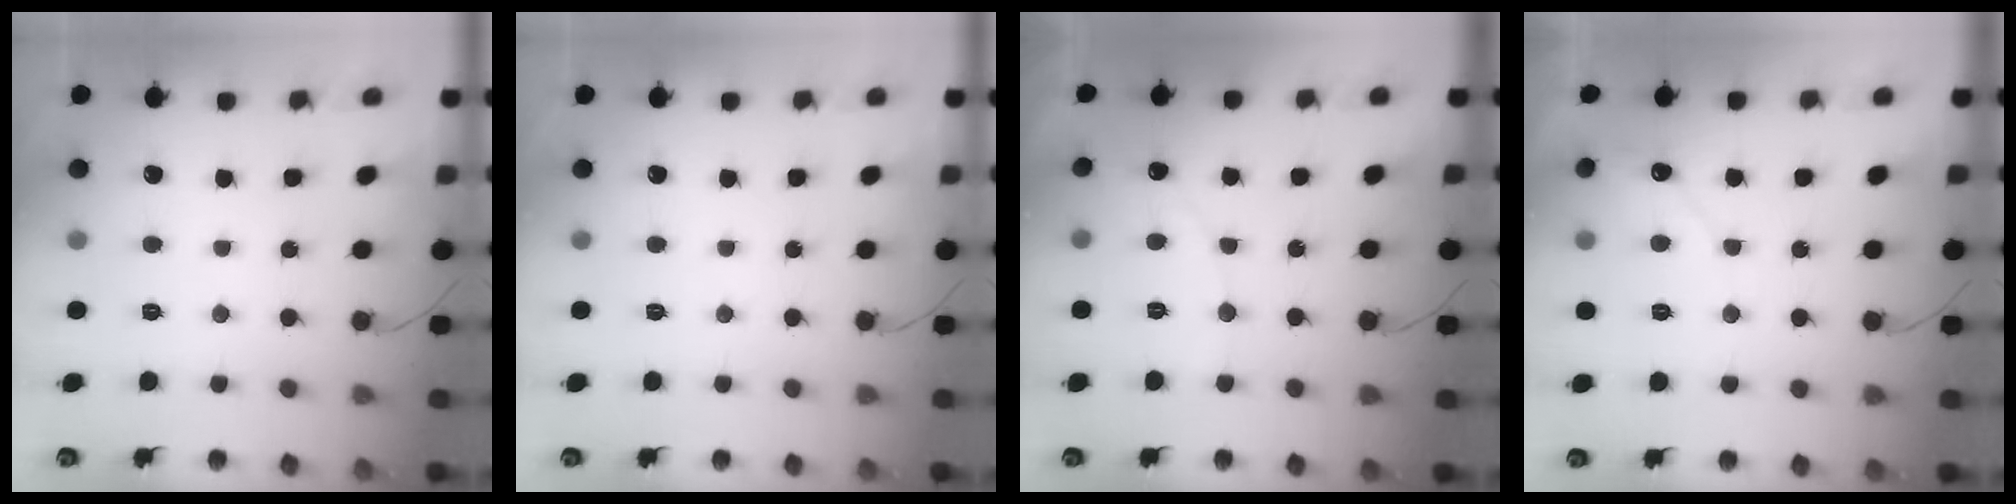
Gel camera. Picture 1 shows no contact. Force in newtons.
{"total": 0.0}
{"total": 4.5, "press": 4.4, "slide": 0.3}
{"total": 3.7, "press": 3.6, "slide": 0.3}